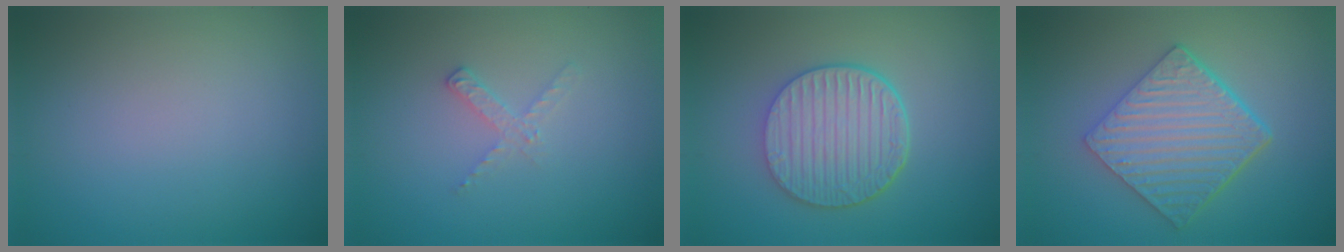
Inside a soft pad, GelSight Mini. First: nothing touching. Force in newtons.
{"total": 1.4, "press": 1.4, "slide": 0.1}
{"total": 6.3, "press": 4.6, "slide": 4.3}
{"total": 6.3, "press": 4.6, "slide": 4.3}